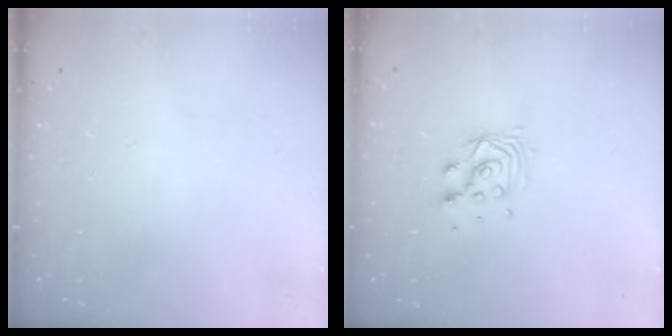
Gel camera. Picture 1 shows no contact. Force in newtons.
{"total": 7.0, "press": 7.0, "slide": 0.4}